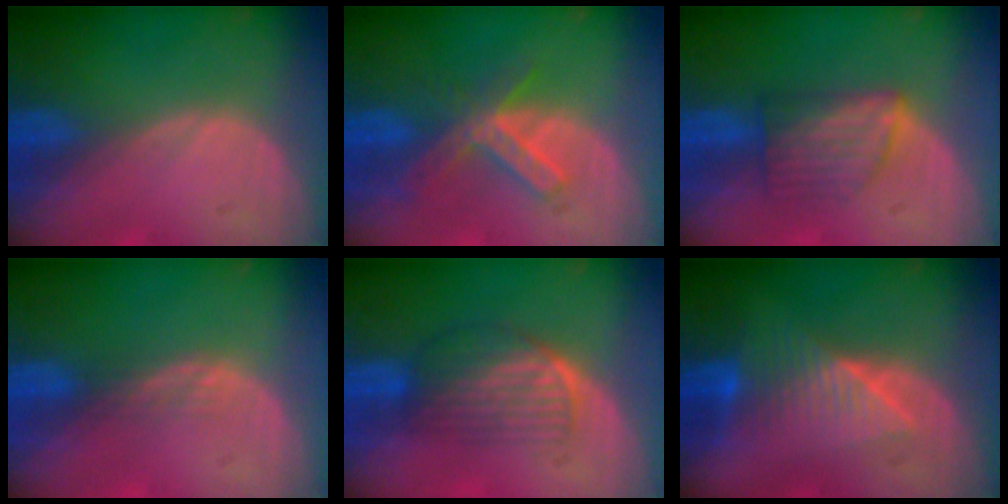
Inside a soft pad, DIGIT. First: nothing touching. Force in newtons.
{"total": 6.3, "press": 5.8, "slide": 2.4}
{"total": 5.9, "press": 5.6, "slide": 1.8}
{"total": 1.5, "press": 1.5, "slide": 0.3}
{"total": 7.0, "press": 5.8, "slide": 3.8}
{"total": 7.8, "press": 7.4, "slide": 2.6}